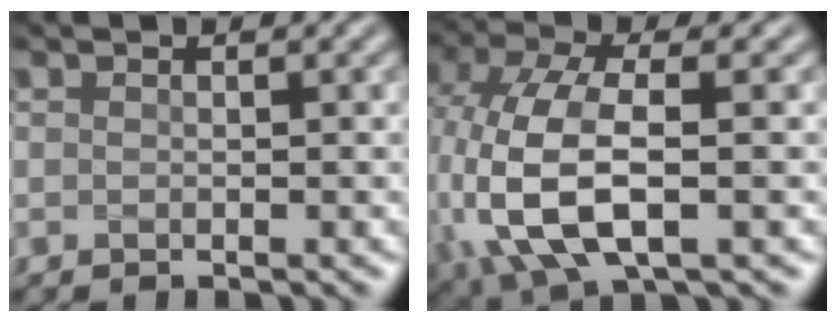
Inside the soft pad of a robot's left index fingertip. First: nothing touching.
{"total": 9.7, "force": [-1.0, 4.9, 8.4], "torque": [-0.192, -0.001, -0.024]}